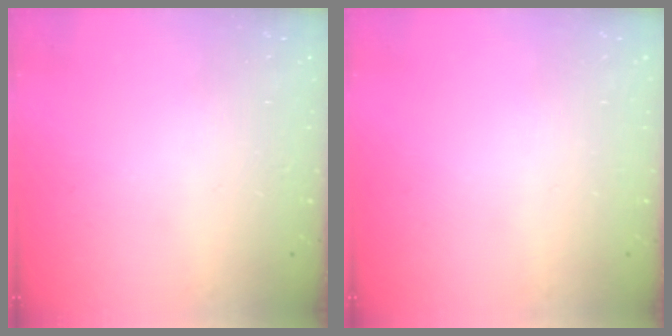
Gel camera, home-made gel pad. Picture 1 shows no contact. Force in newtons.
{"total": 0.0}